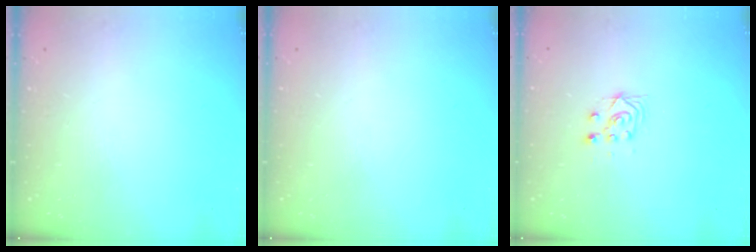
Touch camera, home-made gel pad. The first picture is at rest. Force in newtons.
{"total": 0.0}
{"total": 4.9, "press": 4.8, "slide": 1.0}